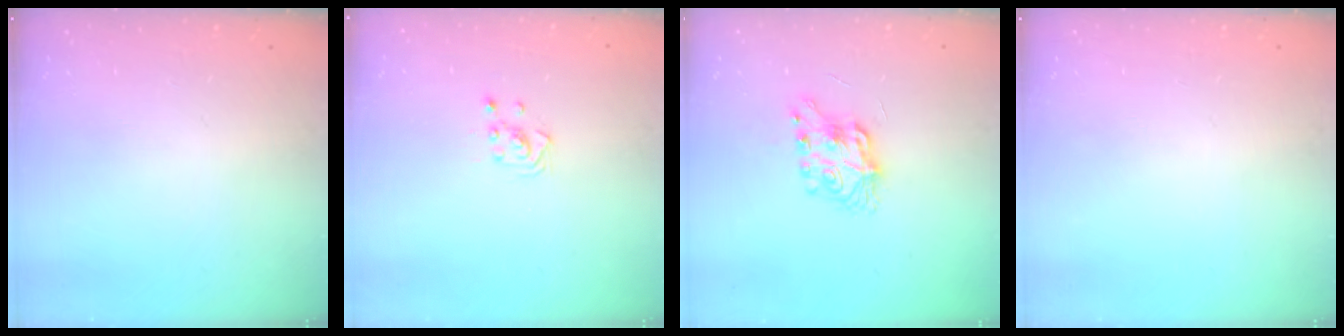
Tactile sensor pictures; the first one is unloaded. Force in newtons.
{"total": 2.9, "press": 2.8, "slide": 0.3}
{"total": 7.8, "press": 7.8, "slide": 0.5}
{"total": 0.0}